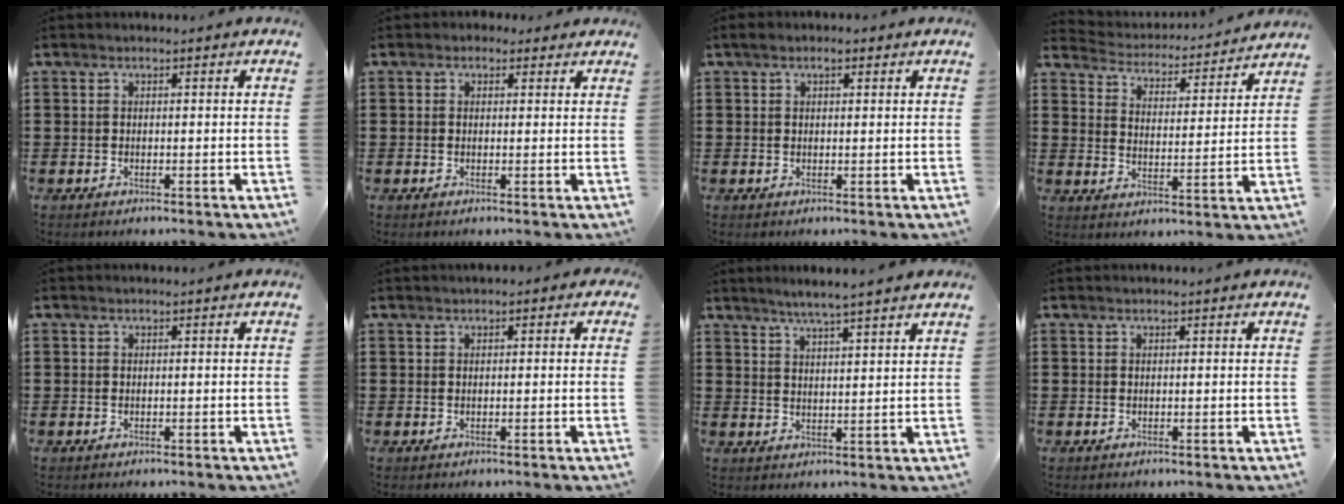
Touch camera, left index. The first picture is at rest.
{"total": 1.3, "force": [0.6, 1.1, 0.2], "torque": [-0.008, 0.008, 0.010]}
{"total": 1.6, "force": [0.7, 0.8, 1.3], "torque": [-0.026, 0.005, 0.011]}
{"total": 3.1, "force": [3.1, 0.4, -0.2], "torque": [-0.020, -0.031, 0.045]}
{"total": 0.0}
{"total": 0.6, "force": [0.0, 0.5, 0.3], "torque": [-0.008, 0.005, -0.001]}
{"total": 3.8, "force": [3.4, -0.7, 1.5], "torque": [-0.041, -0.013, 0.059]}
{"total": 0.0}